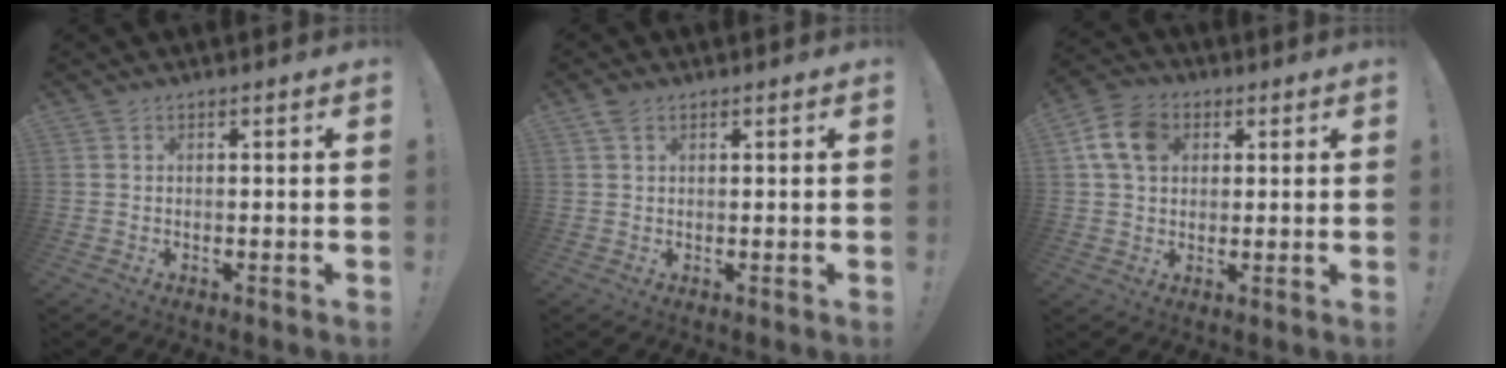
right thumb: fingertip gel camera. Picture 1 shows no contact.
{"total": 2.3, "force": [1.3, 1.4, 1.3], "torque": [-0.024, 0.001, 0.024]}
{"total": 10.5, "force": [3.3, 7.7, 6.4], "torque": [-0.118, 0.011, 0.068]}